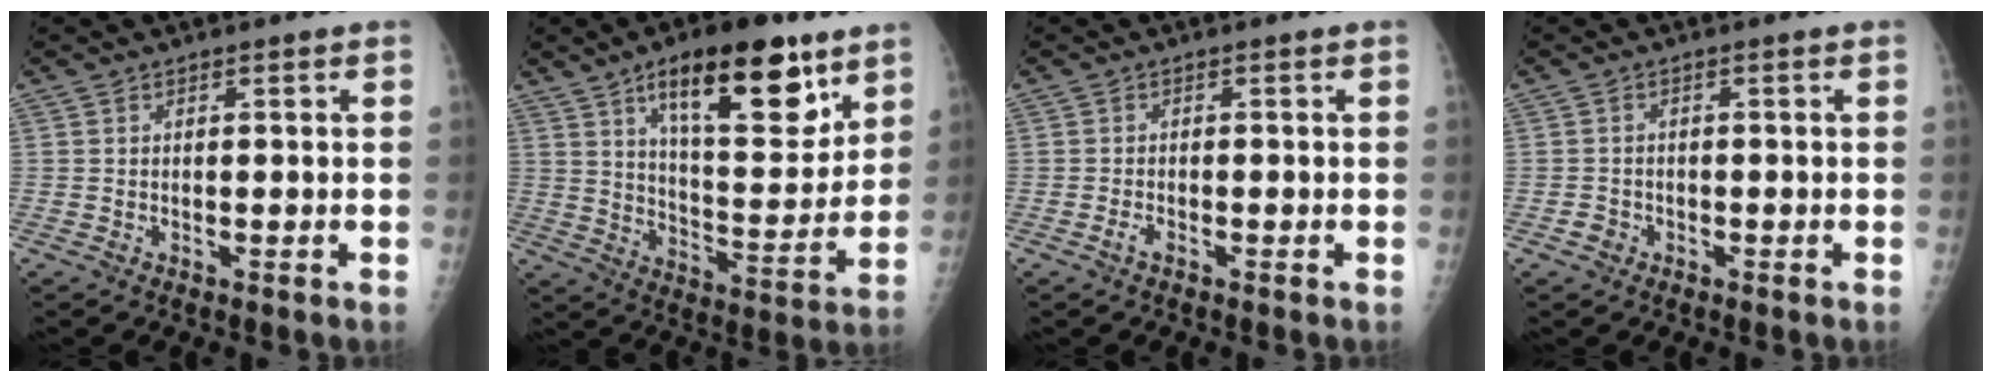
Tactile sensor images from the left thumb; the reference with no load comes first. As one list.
[{"total": 20.7, "force": [11.6, 7.9, 15.1], "torque": [-0.185, -0.058, 0.187]}, {"total": 1.3, "force": [-0.7, 0.6, 0.8], "torque": [-0.019, 0.004, -0.015]}, {"total": 1.7, "force": [-0.9, 1.5, 0.3], "torque": [0.000, 0.007, -0.017]}]